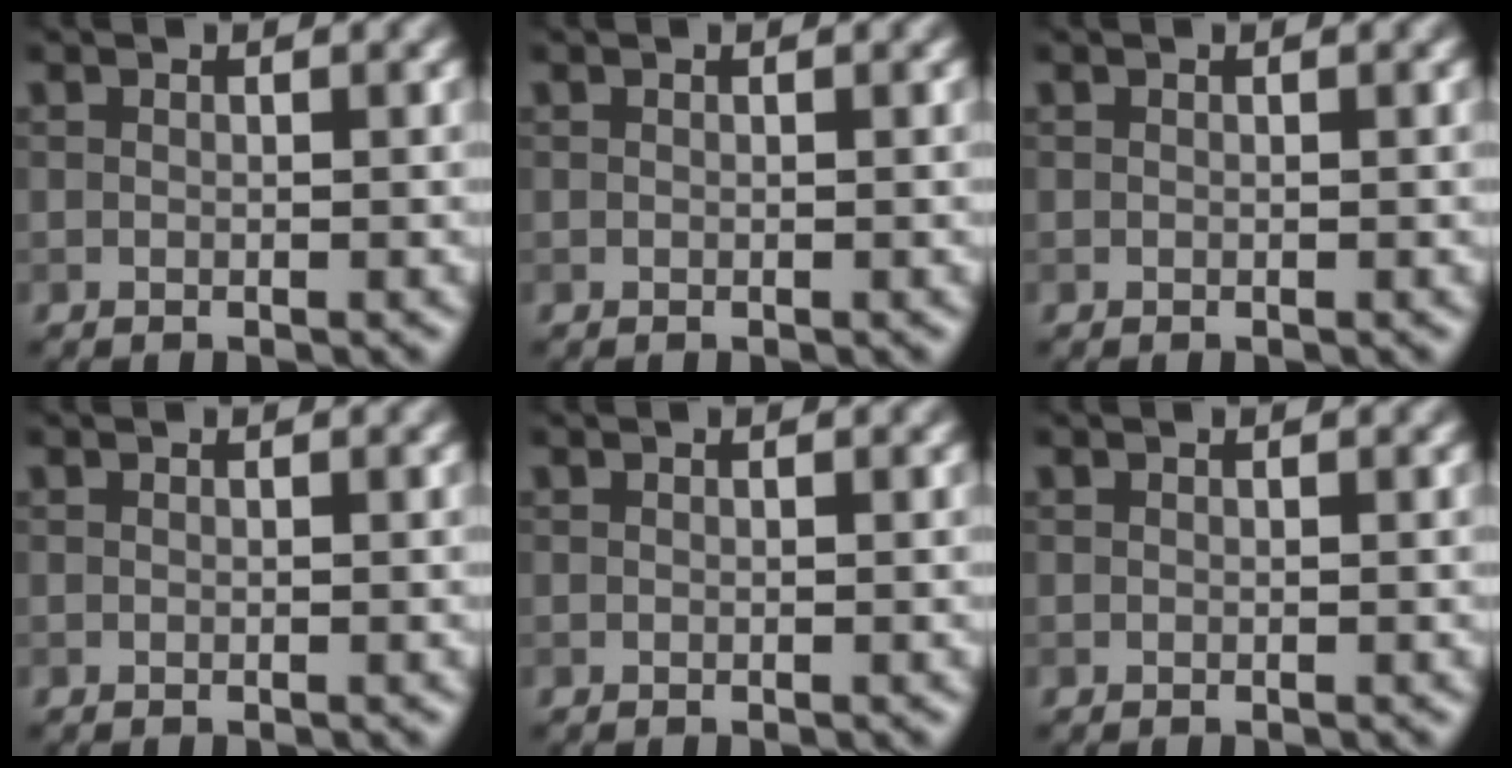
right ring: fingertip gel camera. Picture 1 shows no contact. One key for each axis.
{"total": 0.0}
{"total": 0.0}
{"total": 0.0}
{"total": 0.0}
{"total": 0.0}